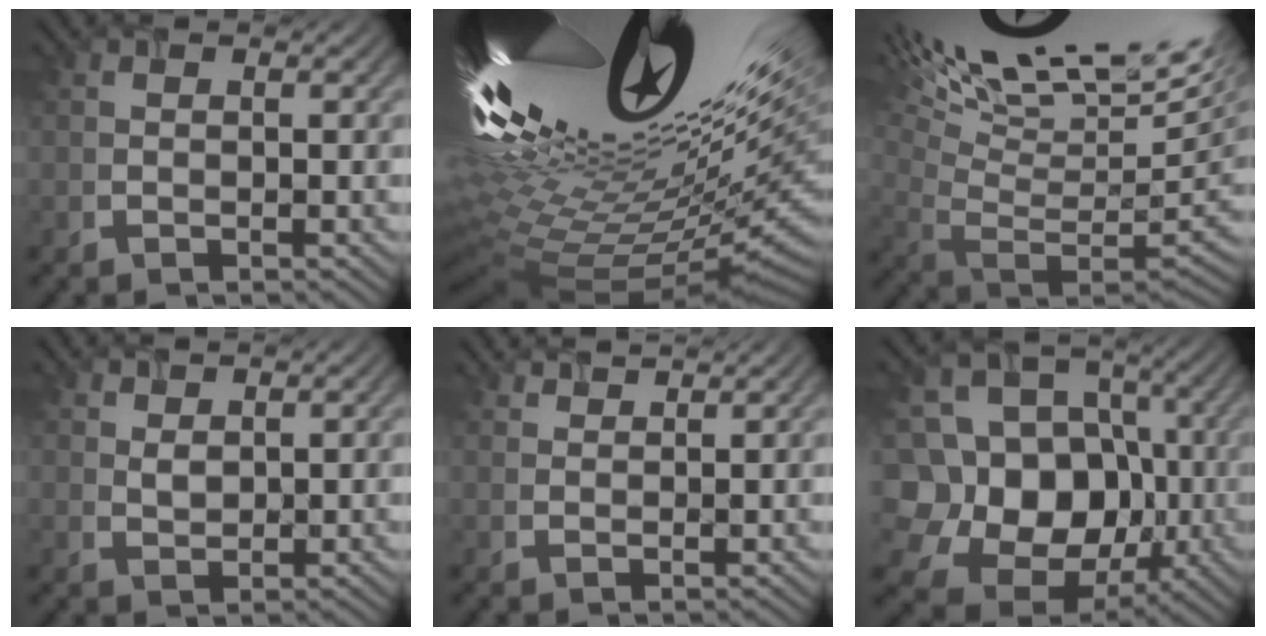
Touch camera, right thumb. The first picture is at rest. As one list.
[{"total": 19.2, "force": [5.3, 6.3, 17.3], "torque": [-0.285, -0.020, 0.123]}, {"total": 17.2, "force": [9.1, 4.5, 13.9], "torque": [-0.237, 0.034, 0.167]}, {"total": 2.3, "force": [1.8, 1.0, 1.0], "torque": [-0.024, 0.006, 0.043]}, {"total": 2.5, "force": [2.4, 0.3, 0.6], "torque": [-0.010, 0.007, 0.047]}, {"total": 17.4, "force": [-3.0, 14.9, 8.6], "torque": [-0.230, 0.011, -0.049]}]